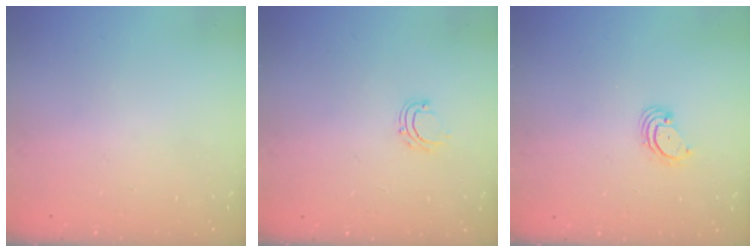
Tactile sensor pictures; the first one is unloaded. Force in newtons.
{"total": 4.9, "press": 4.8, "slide": 0.4}
{"total": 3.1, "press": 3.1, "slide": 0.3}